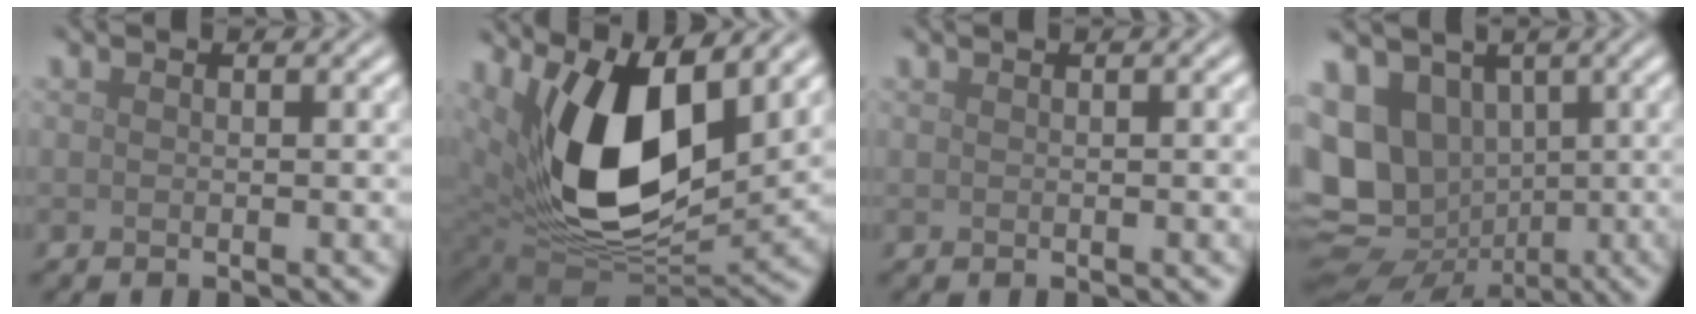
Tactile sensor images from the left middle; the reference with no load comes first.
{"total": 13.0, "force": [4.2, 6.7, 10.4], "torque": [-0.178, -0.018, 0.081]}
{"total": 1.1, "force": [0.4, 0.2, 1.0], "torque": [-0.014, 0.007, 0.007]}
{"total": 12.9, "force": [0.1, 10.8, 7.1], "torque": [-0.152, -0.007, -0.003]}